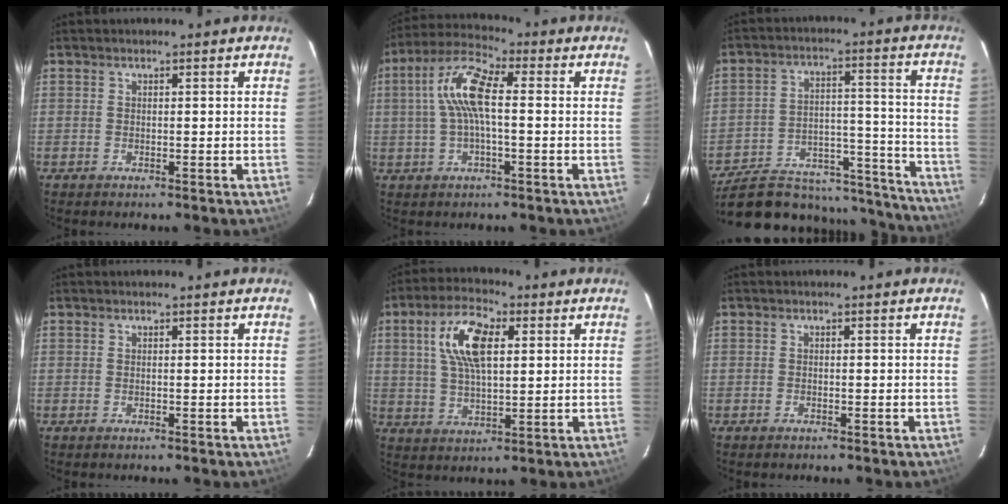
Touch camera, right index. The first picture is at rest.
{"total": 9.7, "force": [0.7, 3.1, 9.2], "torque": [-0.191, 0.023, 0.010]}
{"total": 24.9, "force": [-19.9, 11.3, 9.8], "torque": [-0.183, 0.039, -0.248]}
{"total": 0.0}
{"total": 10.9, "force": [3.3, 4.8, 9.2], "torque": [-0.174, 0.019, 0.062]}
{"total": 0.5, "force": [-0.4, 0.3, 0.1], "torque": [-0.002, 0.002, -0.010]}